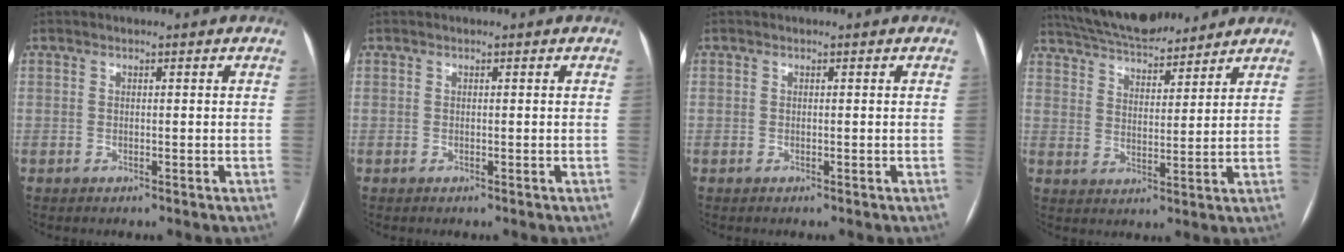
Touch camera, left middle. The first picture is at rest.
{"total": 0.0}
{"total": 0.0}
{"total": 13.3, "force": [12.1, 2.7, 4.9], "torque": [-0.088, 0.024, 0.202]}